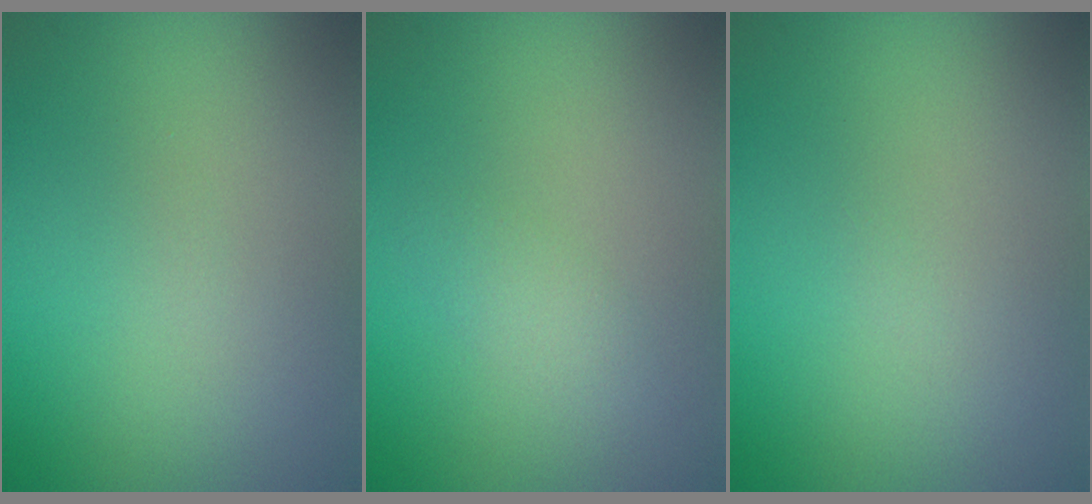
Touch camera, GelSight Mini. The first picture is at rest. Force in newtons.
{"total": 1.1, "press": 1.1, "slide": 0.0}
{"total": 0.0}